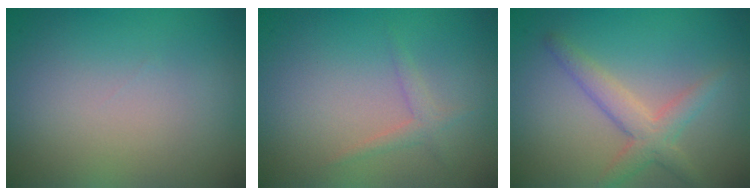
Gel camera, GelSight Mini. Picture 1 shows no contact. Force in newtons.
{"total": 1.2, "press": 1.1, "slide": 0.1}
{"total": 3.2, "press": 3.1, "slide": 0.1}